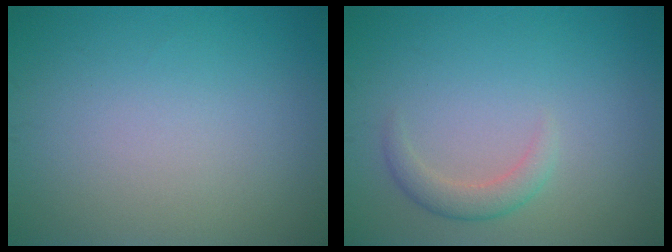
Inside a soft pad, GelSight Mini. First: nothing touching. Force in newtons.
{"total": 2.0, "press": 2.0, "slide": 0.1}